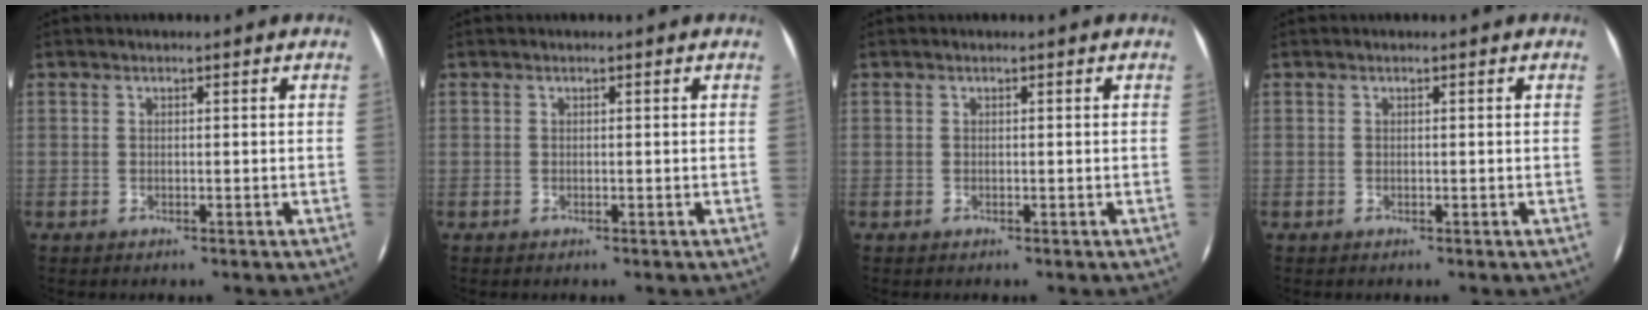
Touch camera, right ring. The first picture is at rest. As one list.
[{"total": 0.0}, {"total": 0.0}, {"total": 0.0}]